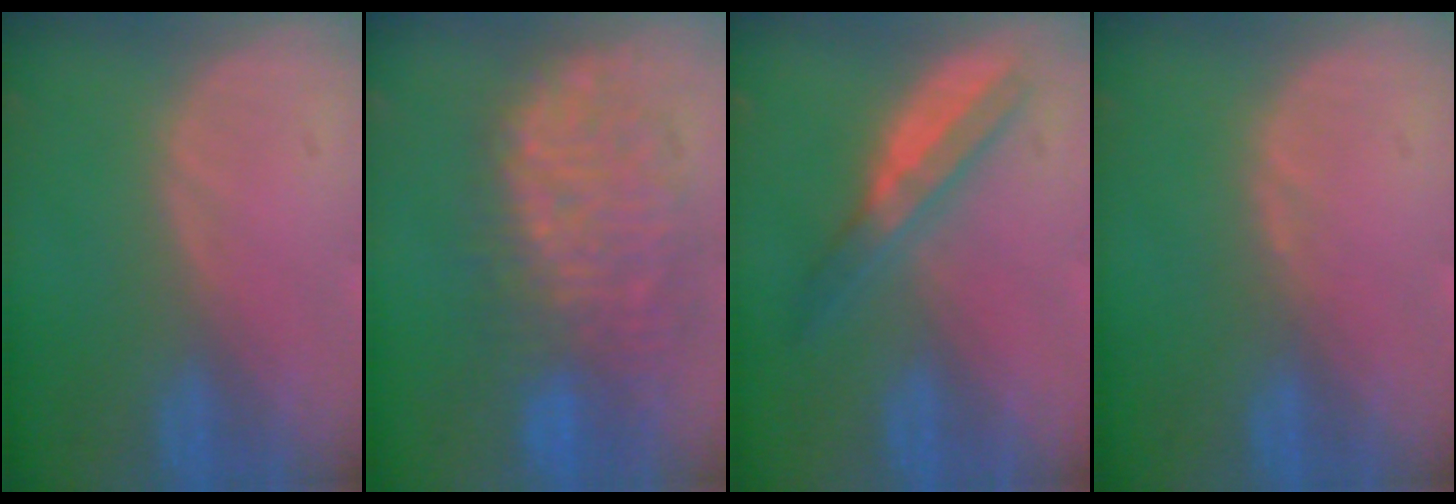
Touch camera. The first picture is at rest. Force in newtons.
{"total": 10.4, "press": 9.8, "slide": 3.5}
{"total": 4.9, "press": 4.8, "slide": 0.7}
{"total": 0.6, "press": 0.5, "slide": 0.3}